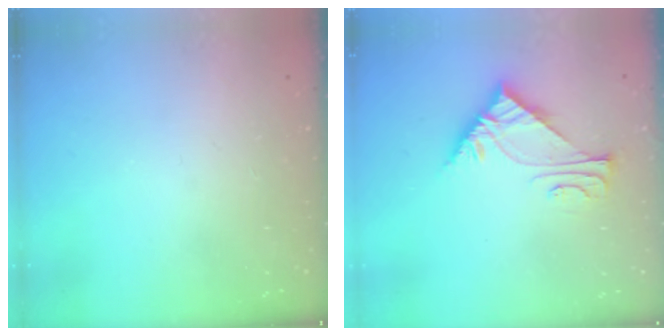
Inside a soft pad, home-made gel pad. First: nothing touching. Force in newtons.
{"total": 6.0, "press": 6.0, "slide": 0.7}